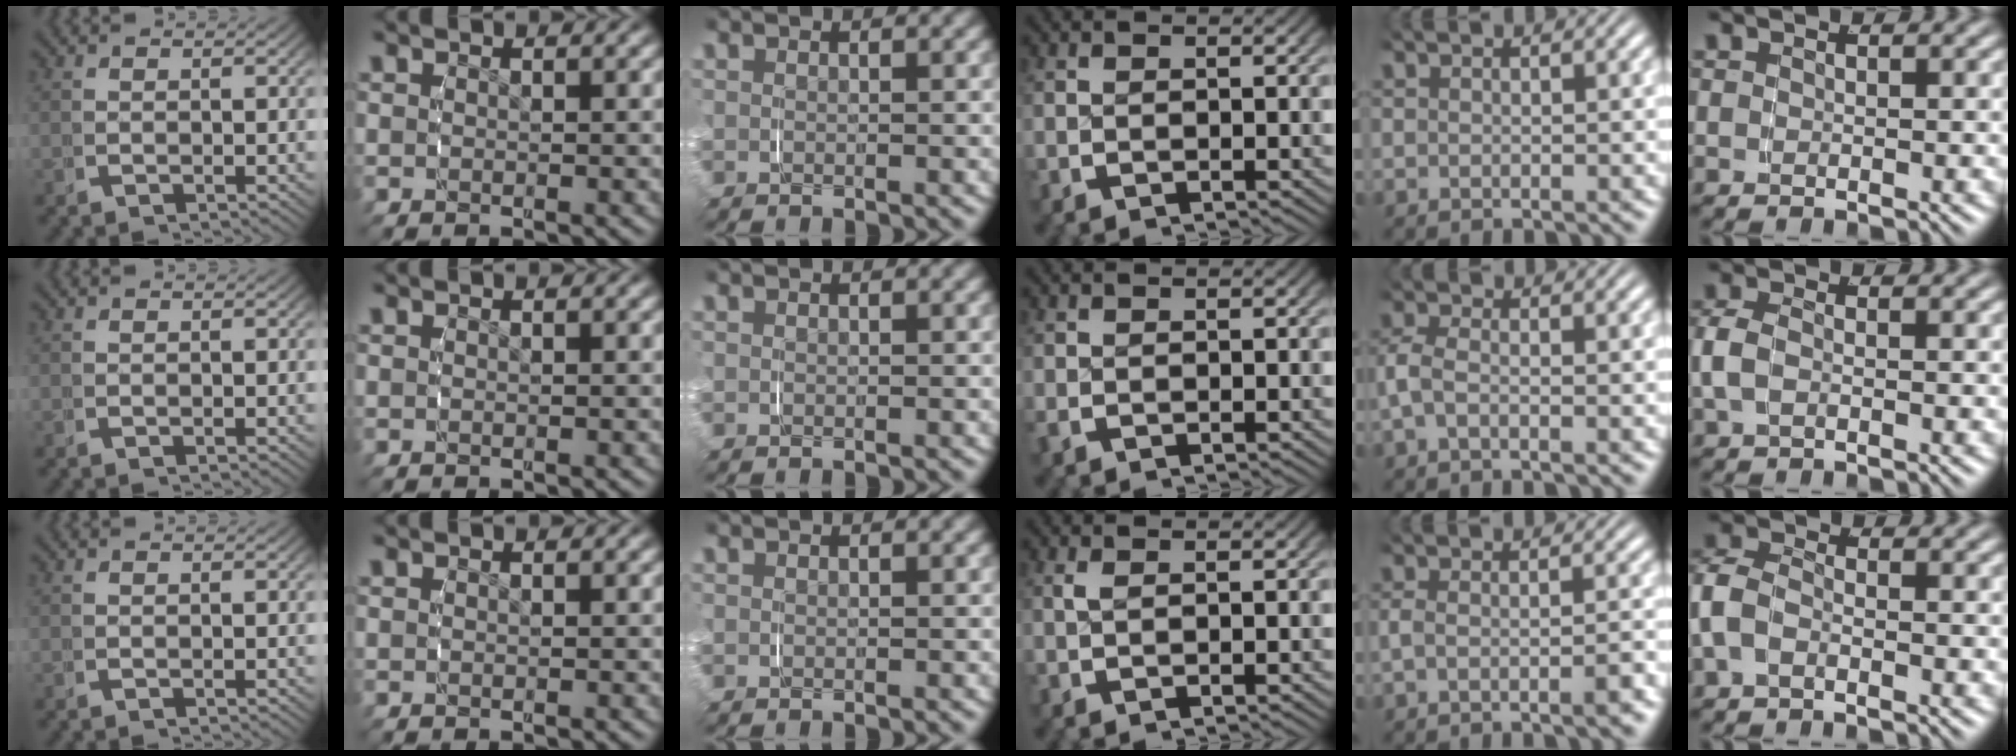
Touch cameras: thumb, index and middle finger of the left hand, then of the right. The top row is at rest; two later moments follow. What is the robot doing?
{"motion": "grasp_and_lifting", "object": "toothpaste"}